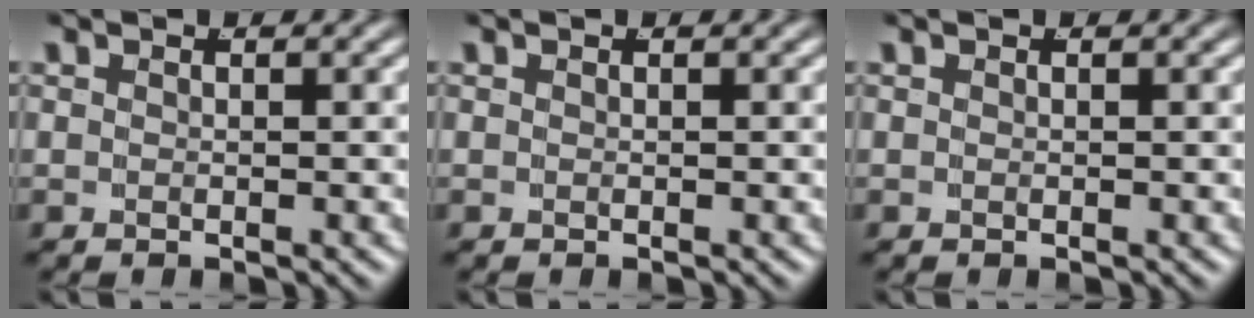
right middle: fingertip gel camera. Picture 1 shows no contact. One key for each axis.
{"total": 0.0}
{"total": 0.0}